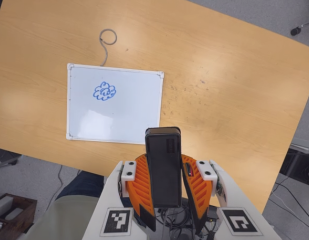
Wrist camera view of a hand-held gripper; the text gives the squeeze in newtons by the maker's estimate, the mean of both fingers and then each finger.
{"total": 9.3, "left": 8.2, "right": 10.3}